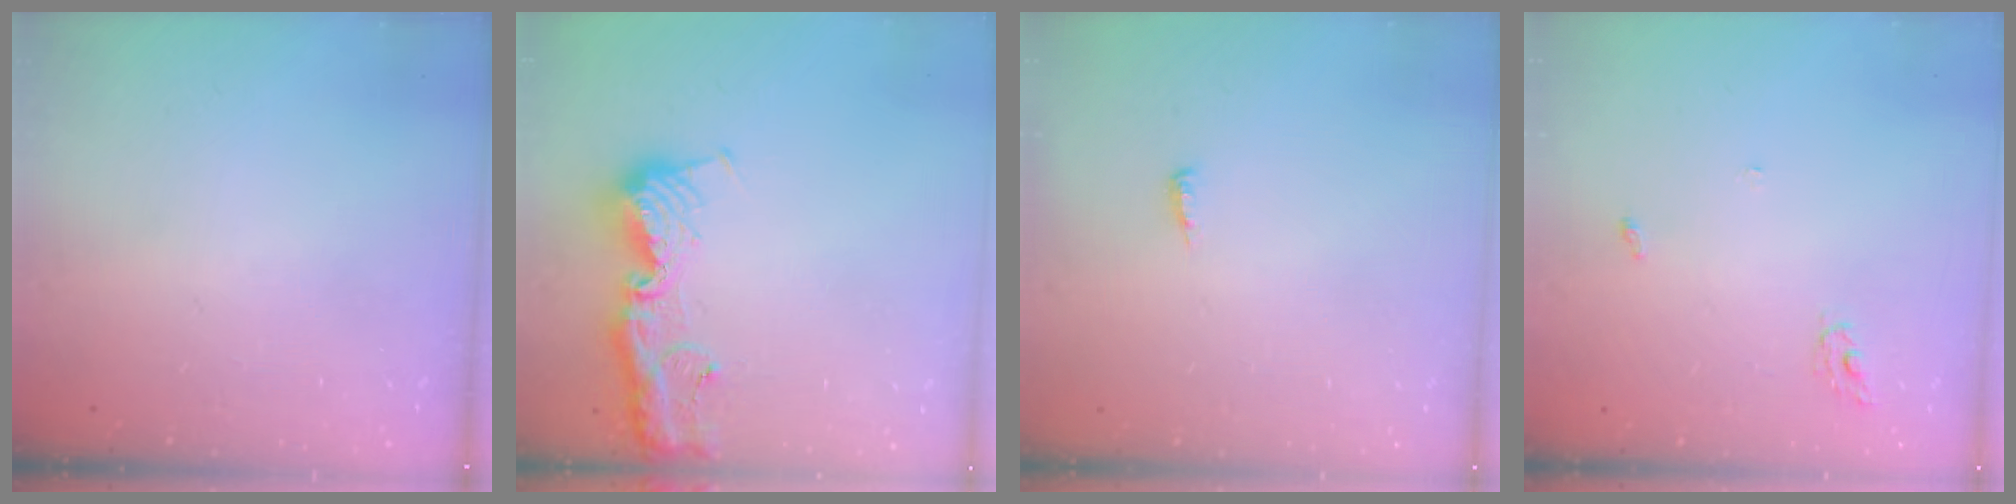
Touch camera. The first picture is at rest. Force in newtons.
{"total": 13.2, "press": 13.1, "slide": 1.3}
{"total": 4.9, "press": 4.9, "slide": 0.5}
{"total": 3.3, "press": 3.3, "slide": 0.2}